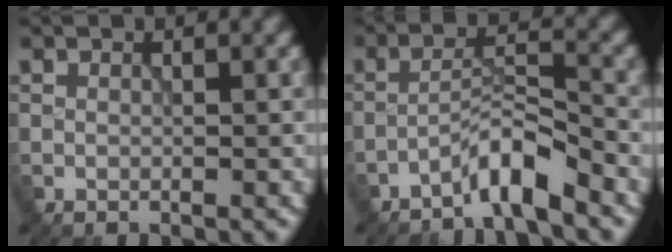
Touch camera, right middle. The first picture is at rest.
{"total": 3.7, "force": [-3.0, 0.3, 2.2], "torque": [-0.037, 0.015, -0.062]}